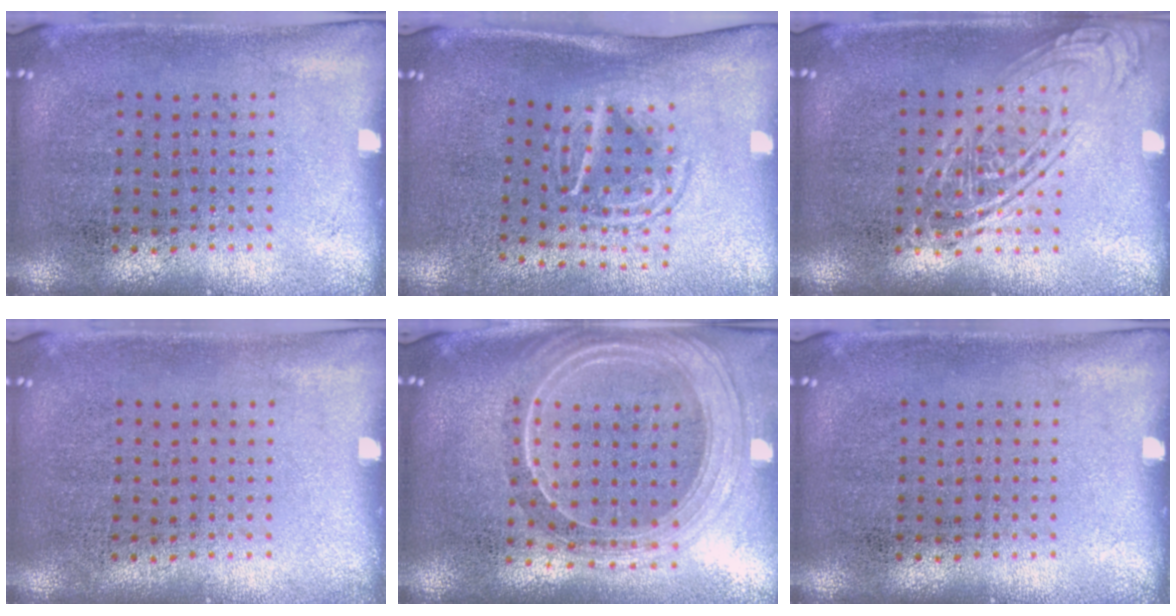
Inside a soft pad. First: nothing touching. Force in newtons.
{"total": 1.6, "press": 1.2, "slide": 1.1}
{"total": 2.6, "press": 2.6, "slide": 0.4}
{"total": 0.0}
{"total": 2.3, "press": 1.9, "slide": 1.3}
{"total": 0.0}